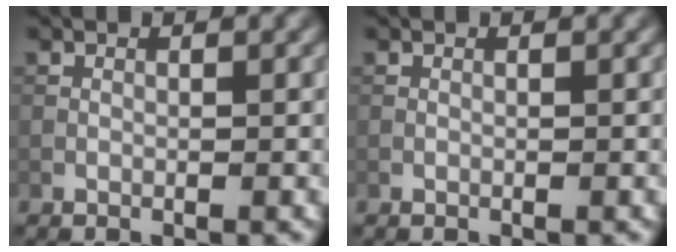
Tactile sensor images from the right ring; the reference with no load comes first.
{"total": 0.0}